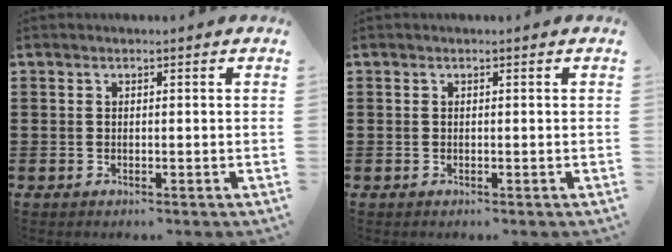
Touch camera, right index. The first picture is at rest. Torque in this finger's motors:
{"motor_torque": [-0.33, 1.81, 0.00, 0.00]}